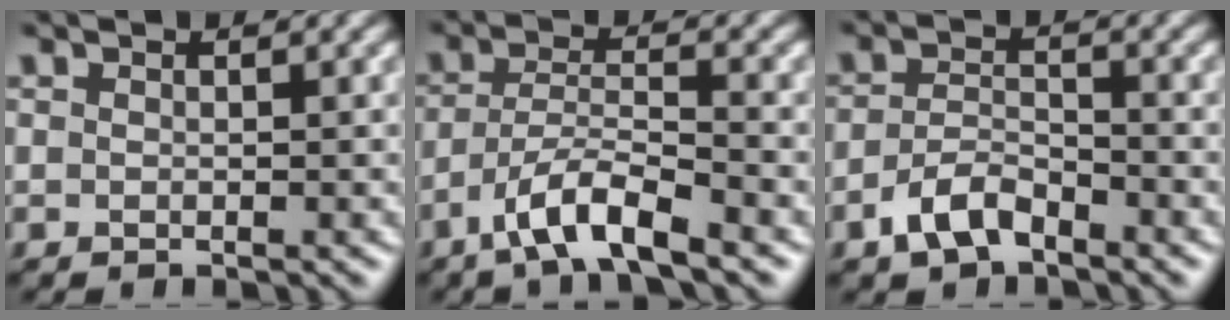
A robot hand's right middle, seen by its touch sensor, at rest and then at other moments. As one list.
[{"total": 5.1, "force": [-3.3, 1.0, 3.7], "torque": [-0.068, 0.005, -0.068]}, {"total": 3.3, "force": [-2.2, 1.5, 1.9], "torque": [-0.041, 0.007, -0.047]}]